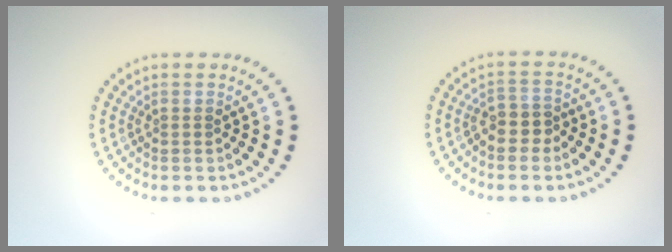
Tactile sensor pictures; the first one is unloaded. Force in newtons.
{"total": 2.4, "press": 2.2, "slide": 1.1}